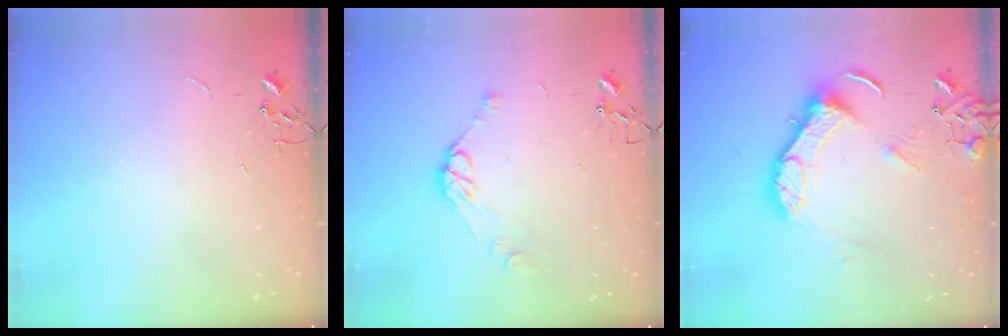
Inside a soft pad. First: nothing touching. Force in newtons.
{"total": 9.0, "press": 9.0, "slide": 0.7}
{"total": 14.2, "press": 14.1, "slide": 1.4}